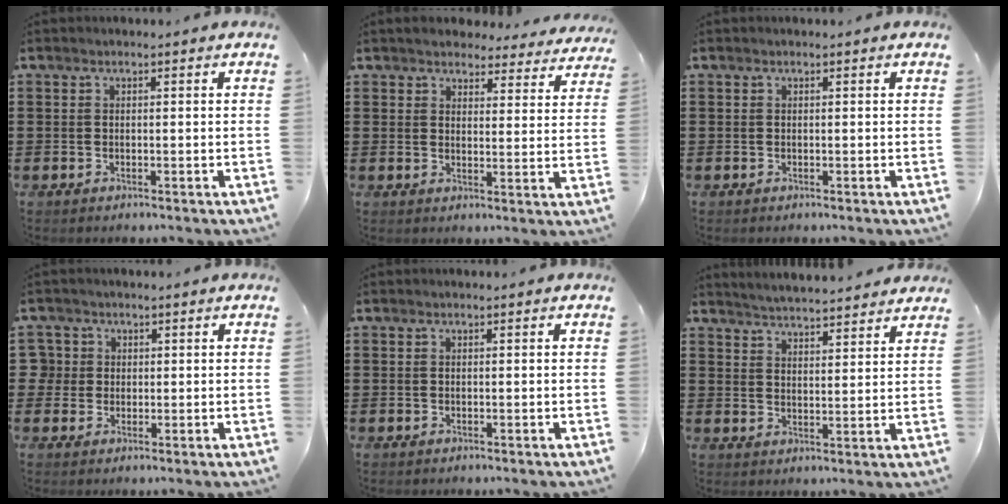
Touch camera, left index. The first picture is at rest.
{"total": 3.8, "force": [3.8, 0.4, 0.3], "torque": [-0.014, -0.020, 0.065]}
{"total": 0.0}
{"total": 3.2, "force": [0.7, 3.1, 0.0], "torque": [-0.019, 0.012, 0.011]}
{"total": 0.0}
{"total": 4.1, "force": [4.0, -0.6, 0.1], "torque": [-0.017, -0.023, 0.070]}